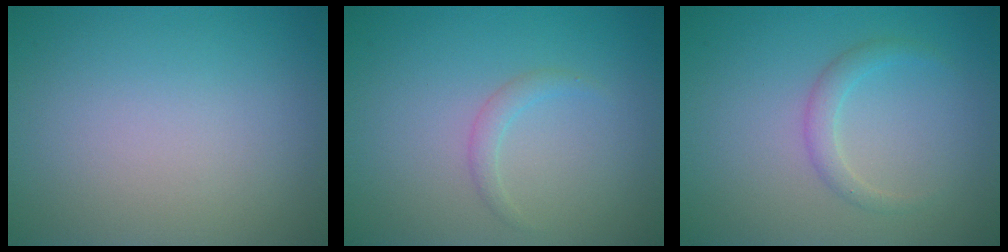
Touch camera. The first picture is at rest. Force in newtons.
{"total": 1.1, "press": 1.1, "slide": 0.1}
{"total": 1.5, "press": 1.5, "slide": 0.0}